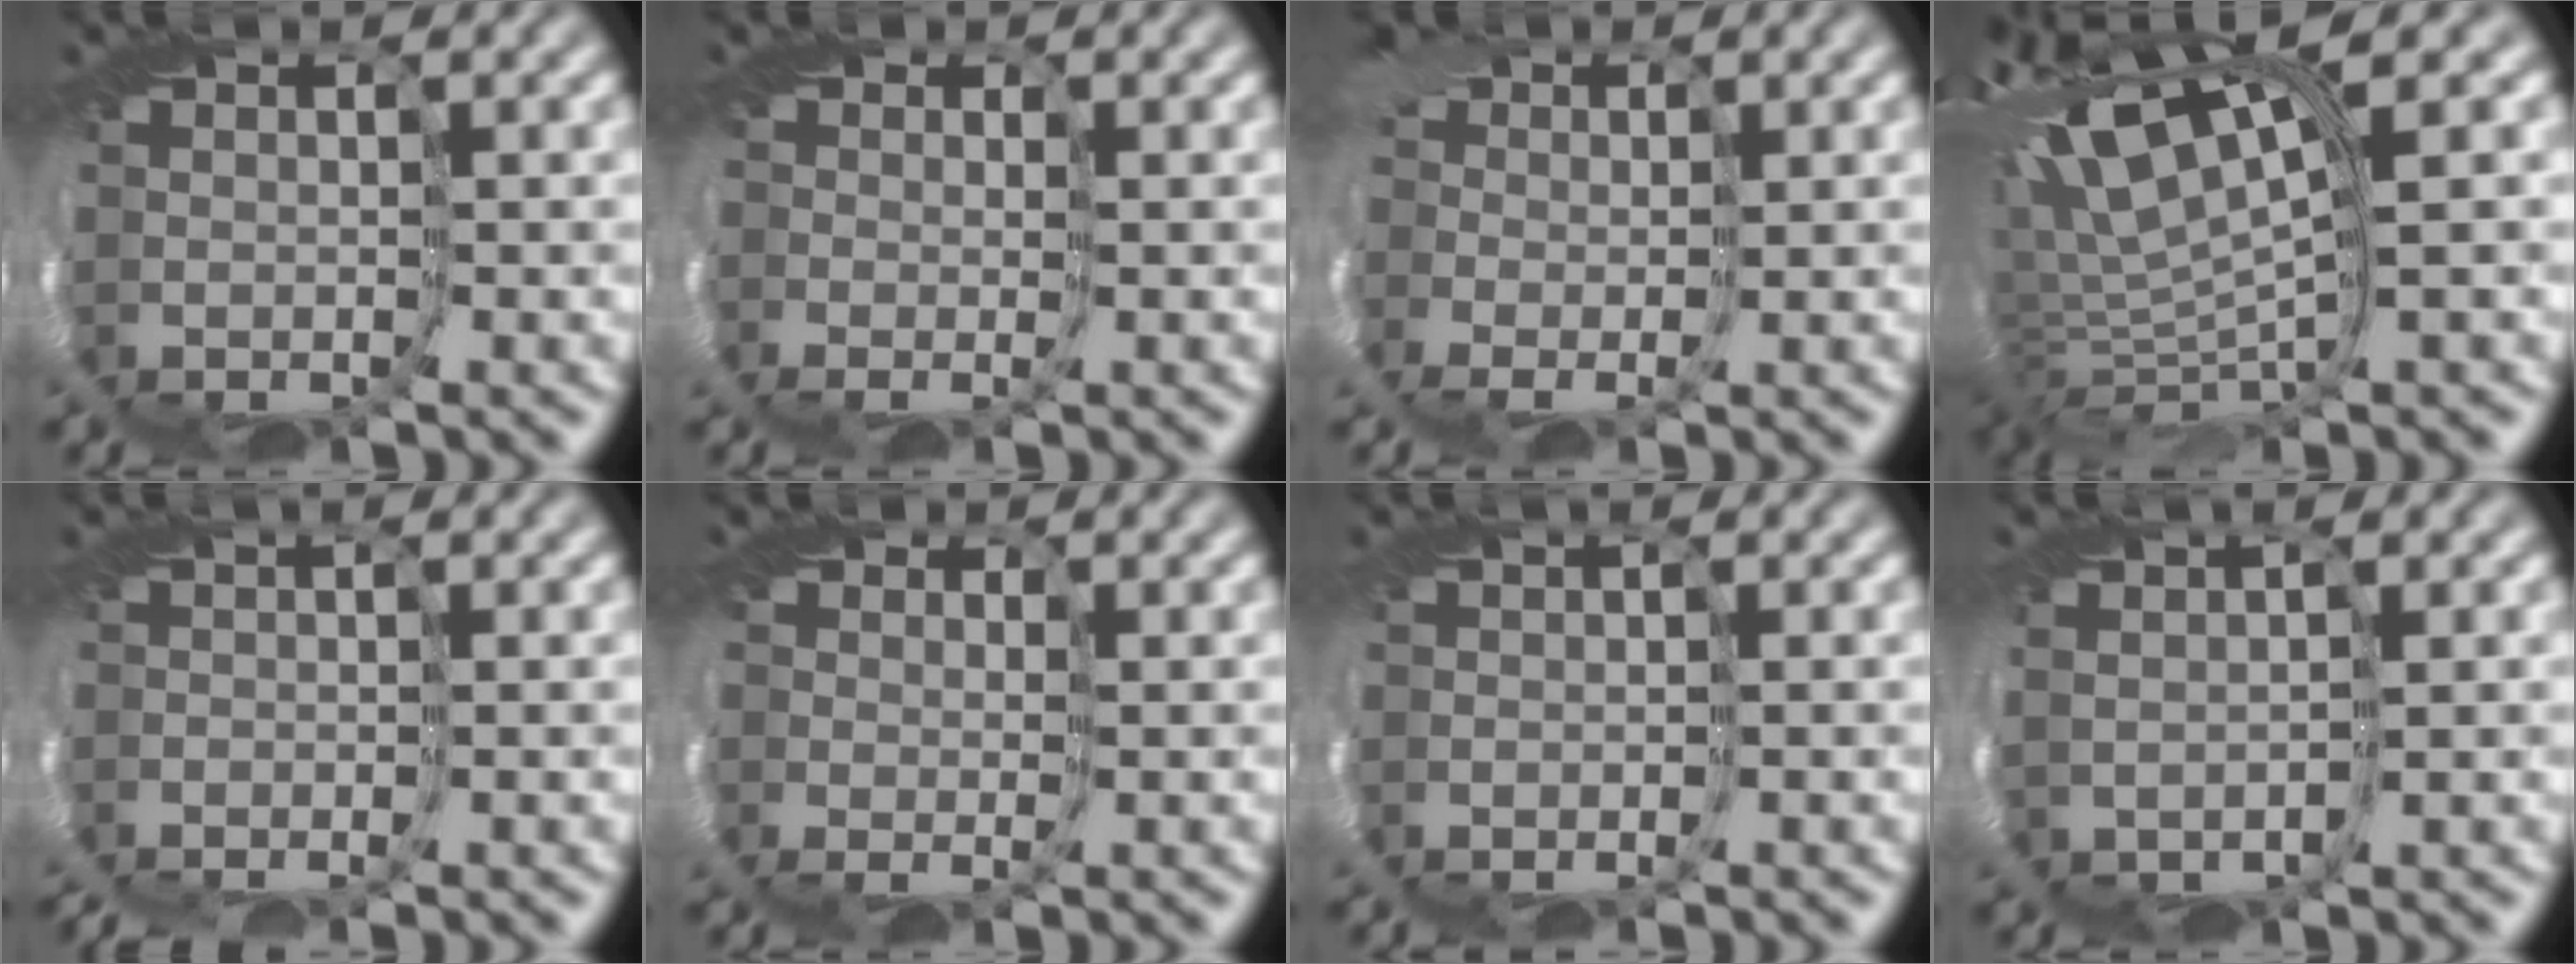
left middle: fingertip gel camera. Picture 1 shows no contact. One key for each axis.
{"total": 3.1, "fx": -0.1, "fy": 2.3, "fz": 2.1, "tx": -0.033, "ty": -0.001, "tz": -0.005}
{"total": 8.9, "fx": 0.3, "fy": 7.0, "fz": 5.5, "tx": -0.105, "ty": 0.001, "tz": -0.036}
{"total": 9.7, "fx": 3.3, "fy": 3.2, "fz": 8.5, "tx": -0.211, "ty": 0.006, "tz": 0.065}
{"total": 3.2, "fx": -2.8, "fy": 0.3, "fz": 1.6, "tx": -0.031, "ty": -0.007, "tz": -0.051}
{"total": 2.9, "fx": 0.1, "fy": 2.2, "fz": 1.8, "tx": -0.032, "ty": -0.004, "tz": -0.001}
{"total": 1.1, "fx": -0.9, "fy": -0.2, "fz": 0.6, "tx": -0.001, "ty": -0.002, "tz": -0.015}
{"total": 1.1, "fx": 0.6, "fy": 0.4, "fz": 0.8, "tx": -0.001, "ty": 0.014, "tz": -0.012}